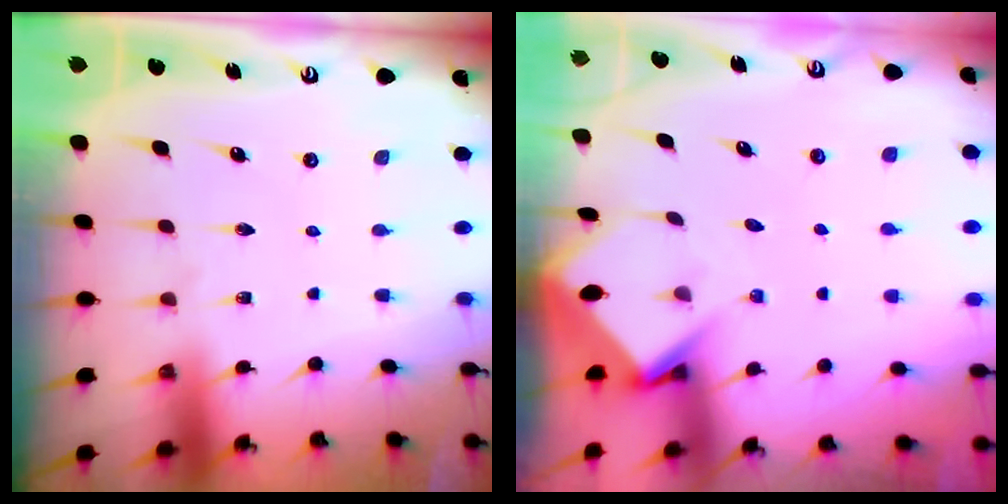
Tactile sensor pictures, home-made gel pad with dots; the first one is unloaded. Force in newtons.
{"total": 3.7, "press": 3.7, "slide": 0.3}